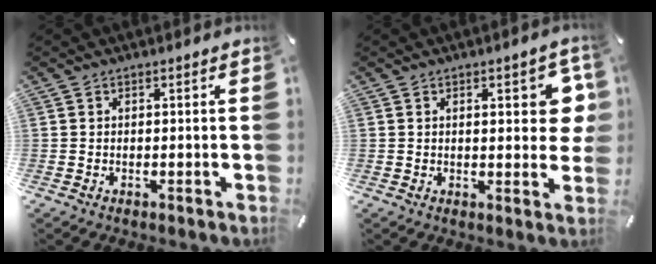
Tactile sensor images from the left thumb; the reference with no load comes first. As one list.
[{"total": 7.9, "force": [2.0, 3.4, 6.8], "torque": [-0.080, -0.008, 0.026]}]